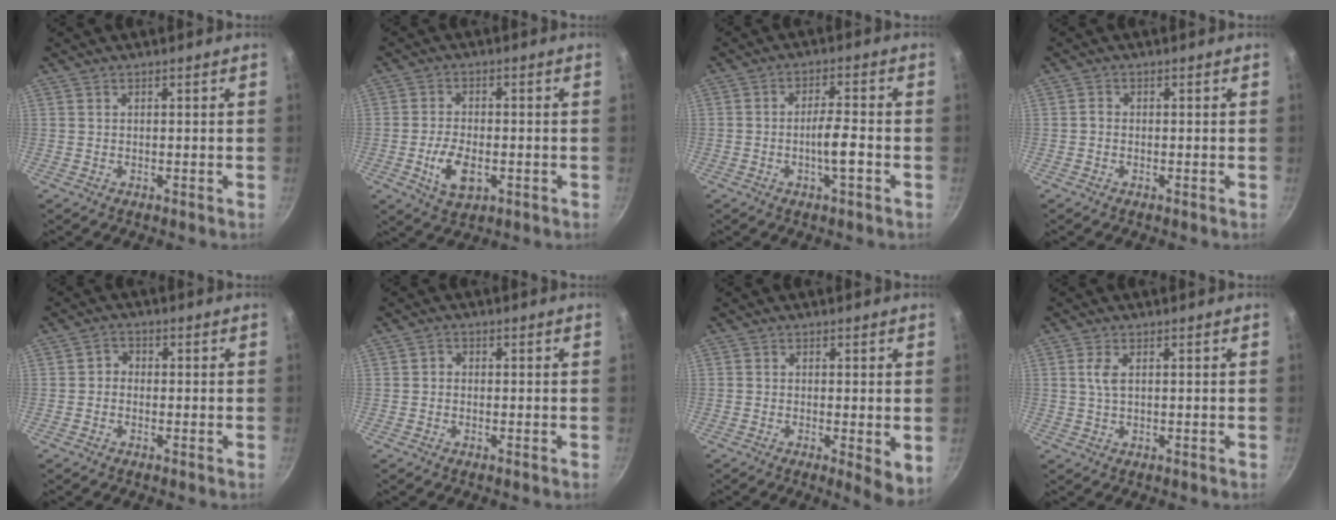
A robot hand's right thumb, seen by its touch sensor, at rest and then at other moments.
{"total": 7.6, "force": [-2.1, 4.2, 6.0], "torque": [-0.108, 0.008, -0.035]}
{"total": 5.4, "force": [-1.9, 1.2, 4.9], "torque": [-0.080, 0.021, -0.036]}
{"total": 0.8, "force": [-0.3, 0.6, 0.4], "torque": [-0.008, 0.005, -0.009]}
{"total": 2.4, "force": [-0.4, 2.2, 0.9], "torque": [-0.004, 0.010, -0.016]}
{"total": 1.2, "force": [-0.2, 1.1, 0.5], "torque": [-0.008, 0.006, -0.006]}
{"total": 5.3, "force": [-0.7, 1.5, 5.1], "torque": [-0.066, -0.015, -0.009]}
{"total": 2.5, "force": [0.6, 1.0, 2.2], "torque": [-0.048, 0.000, 0.013]}